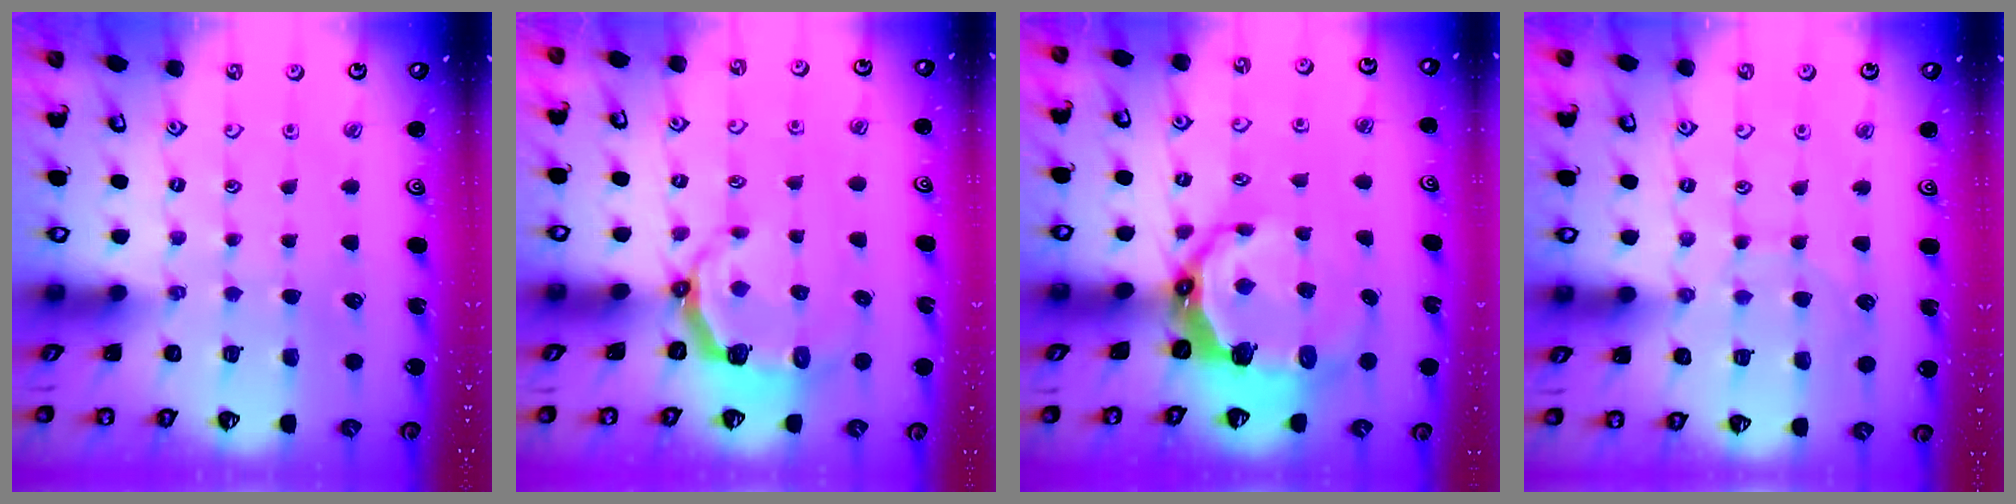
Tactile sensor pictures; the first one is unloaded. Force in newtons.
{"total": 4.9, "press": 3.5, "slide": 3.4}
{"total": 10.5, "press": 8.8, "slide": 5.8}
{"total": 6.1, "press": 6.1, "slide": 0.4}